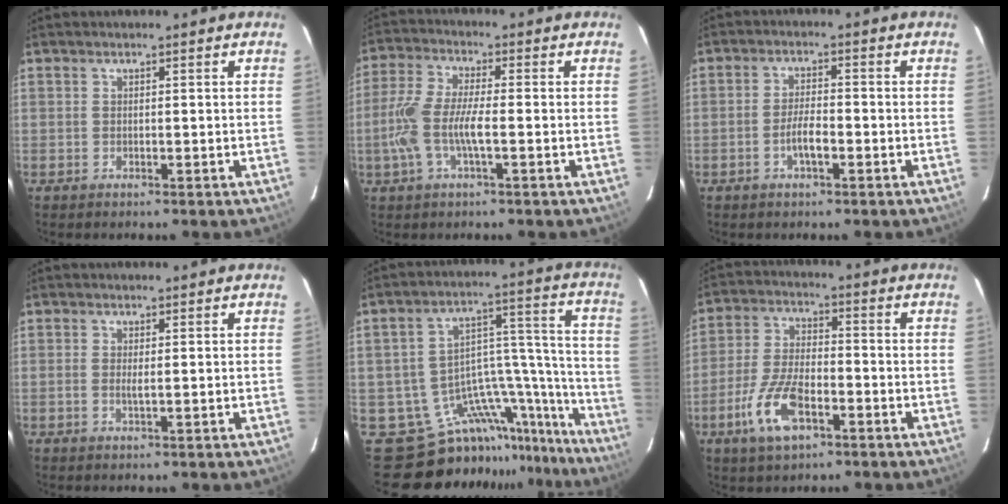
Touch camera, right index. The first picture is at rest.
{"total": 9.5, "force": [-2.2, 2.4, 8.9], "torque": [-0.196, 0.001, -0.043]}
{"total": 4.0, "force": [-1.8, 1.1, 3.4], "torque": [-0.072, 0.002, -0.032]}
{"total": 1.2, "force": [-0.1, 0.1, 1.2], "torque": [-0.025, -0.002, -0.003]}
{"total": 18.7, "force": [-17.2, 6.4, 3.6], "torque": [-0.017, 0.079, -0.259]}
{"total": 11.2, "force": [-5.4, 4.6, 8.6], "torque": [-0.187, -0.005, -0.100]}